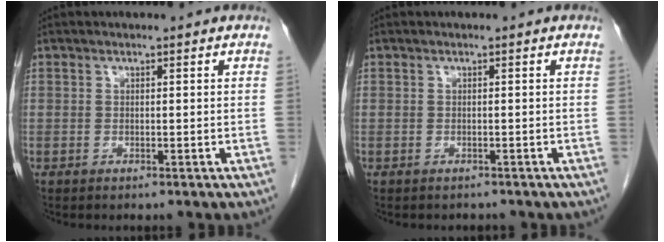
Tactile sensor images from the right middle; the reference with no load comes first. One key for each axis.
{"total": 2.7, "fx": -2.4, "fy": 1.1, "fz": 0.6, "tx": -0.013, "ty": -0.002, "tz": -0.027}